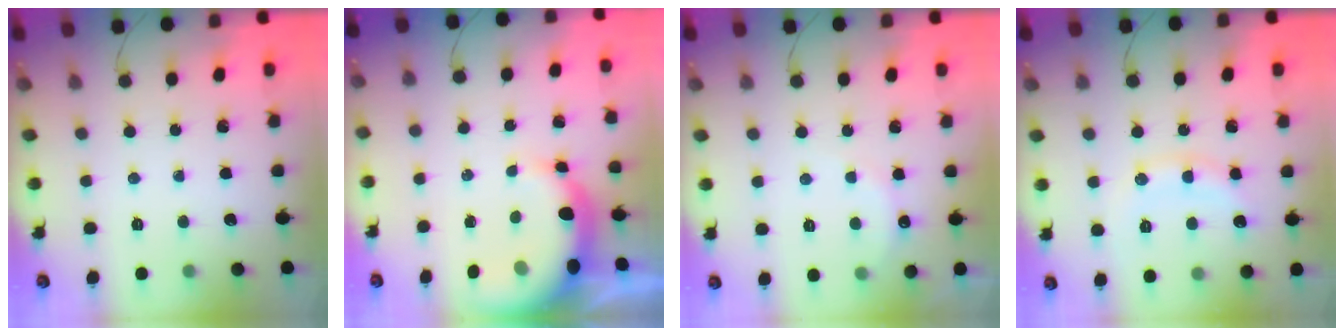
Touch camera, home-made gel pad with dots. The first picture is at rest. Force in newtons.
{"total": 8.0, "press": 7.8, "slide": 1.6}
{"total": 6.2, "press": 6.0, "slide": 1.2}
{"total": 10.4, "press": 10.4, "slide": 0.5}